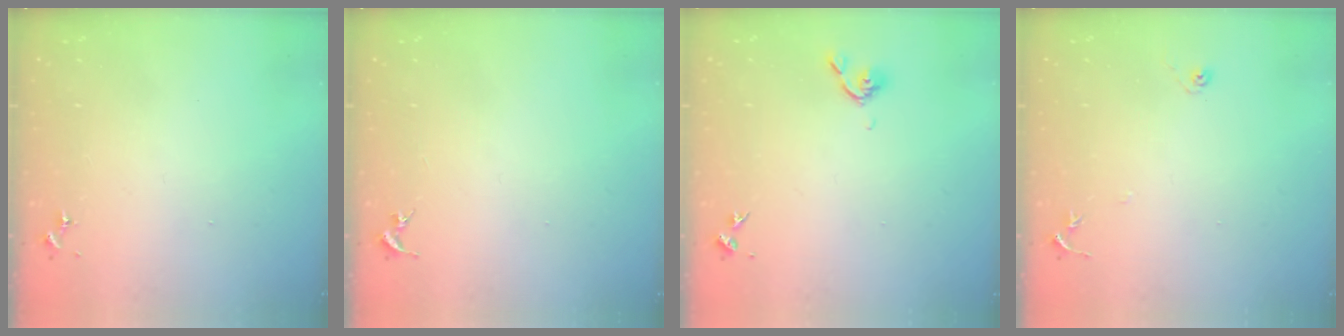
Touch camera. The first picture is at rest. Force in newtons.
{"total": 0.0}
{"total": 5.3, "press": 5.2, "slide": 1.1}
{"total": 5.9, "press": 5.9, "slide": 0.6}